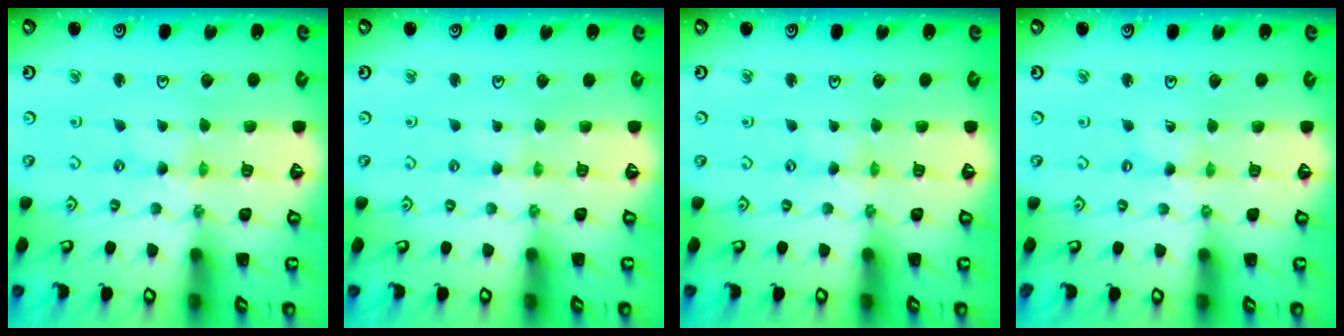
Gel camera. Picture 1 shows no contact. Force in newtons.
{"total": 2.1, "press": 2.1, "slide": 0.2}
{"total": 1.2, "press": 1.1, "slide": 0.3}
{"total": 0.0}